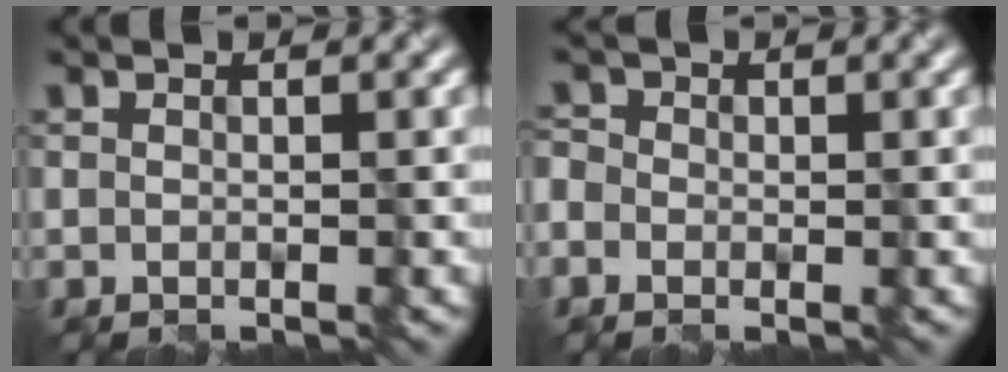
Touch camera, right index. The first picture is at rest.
{"total": 1.3, "force": [-0.8, 1.0, 0.2], "torque": [-0.014, 0.008, -0.012]}